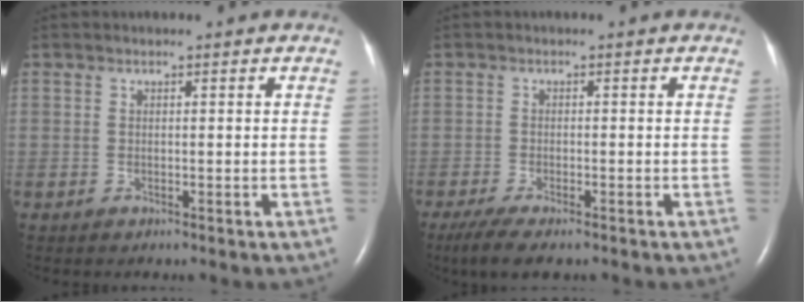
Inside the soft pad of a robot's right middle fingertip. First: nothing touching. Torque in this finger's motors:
{"motor_torque": [0.49, -0.41, 0.06, 0.02]}